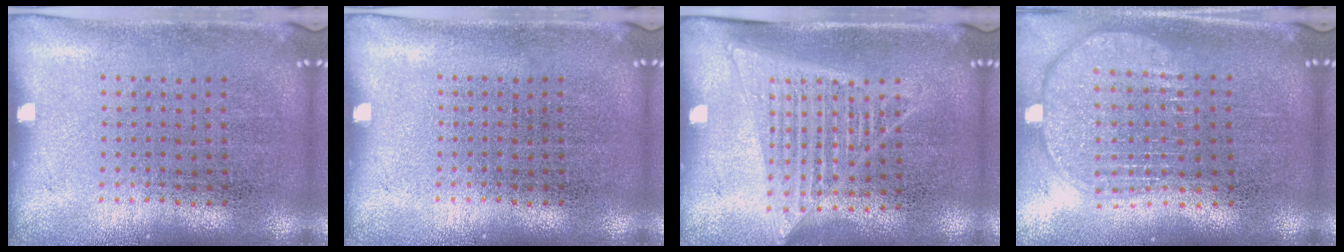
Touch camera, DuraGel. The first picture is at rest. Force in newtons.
{"total": 0.0}
{"total": 1.3, "press": 1.2, "slide": 0.5}
{"total": 1.9, "press": 1.6, "slide": 1.1}